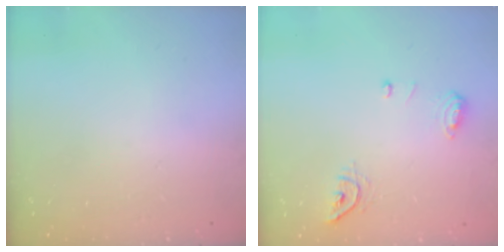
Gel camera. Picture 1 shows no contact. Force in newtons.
{"total": 7.9, "press": 7.8, "slide": 1.3}